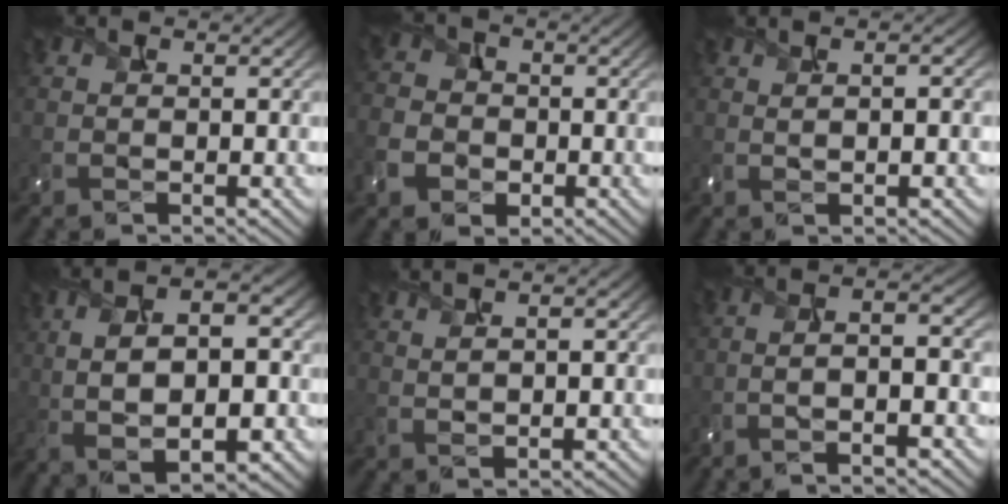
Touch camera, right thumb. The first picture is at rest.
{"total": 5.6, "force": [-2.2, 4.4, 2.6], "torque": [-0.078, -0.013, -0.054]}
{"total": 3.3, "force": [0.8, 1.0, 3.1], "torque": [-0.040, 0.007, 0.003]}
{"total": 10.8, "force": [0.5, 5.4, 9.4], "torque": [-0.170, 0.006, 0.018]}
{"total": 3.0, "force": [2.0, 0.7, 2.2], "torque": [-0.042, 0.007, 0.026]}
{"total": 6.2, "force": [-2.8, 1.0, 5.4], "torque": [-0.084, 0.007, -0.052]}